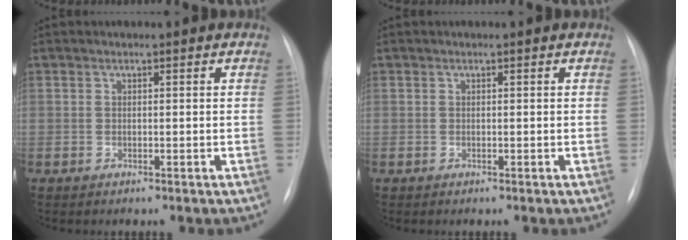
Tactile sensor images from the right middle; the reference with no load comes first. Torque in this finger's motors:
{"motor_torque": [0.00, 0.00, 0.00, 0.00]}